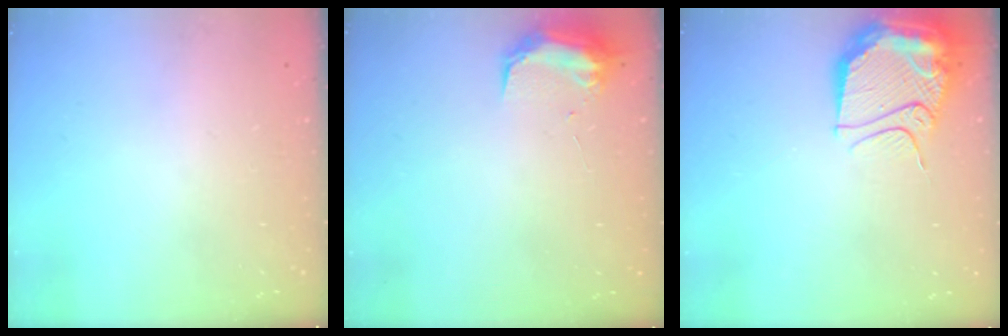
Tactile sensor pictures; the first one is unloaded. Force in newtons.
{"total": 9.8, "press": 9.7, "slide": 0.7}
{"total": 14.2, "press": 14.2, "slide": 1.4}